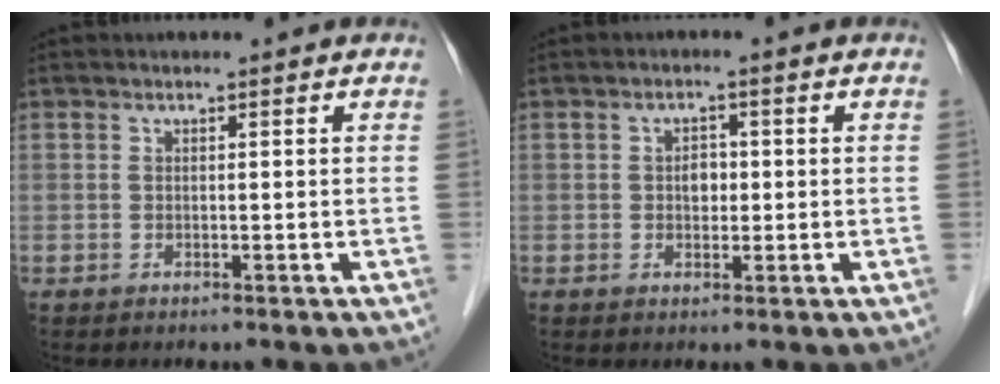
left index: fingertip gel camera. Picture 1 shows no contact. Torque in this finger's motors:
{"motor_torque": [0.15, 0.09, 0.03, 0.01]}